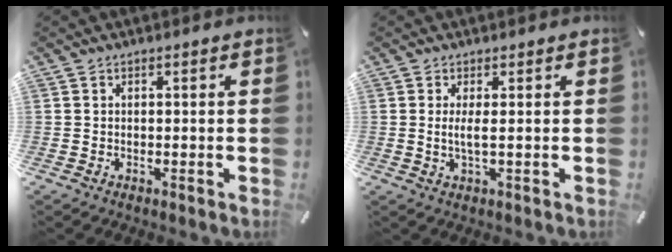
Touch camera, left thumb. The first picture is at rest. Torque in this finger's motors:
{"motor_torque": [-0.08, -0.12, 0.23, 0.24, 0.08]}